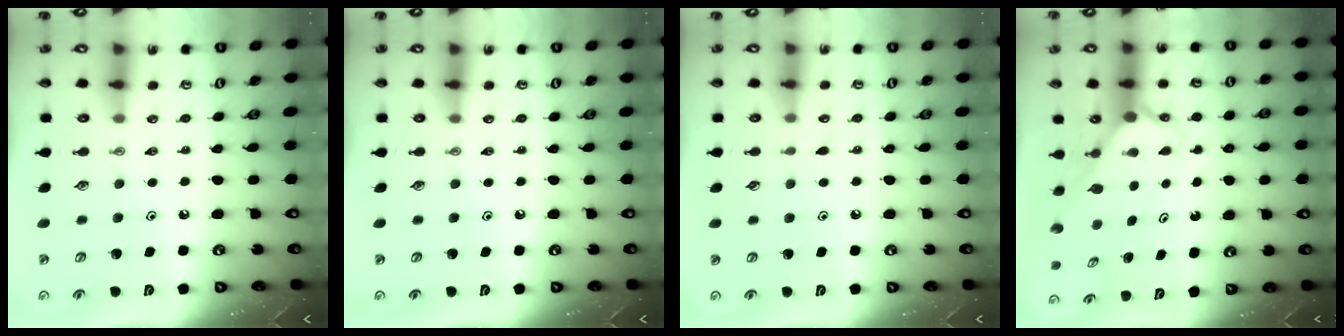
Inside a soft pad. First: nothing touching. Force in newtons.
{"total": 0.0}
{"total": 3.7, "press": 3.7, "slide": 0.5}
{"total": 2.6, "press": 2.6, "slide": 0.2}